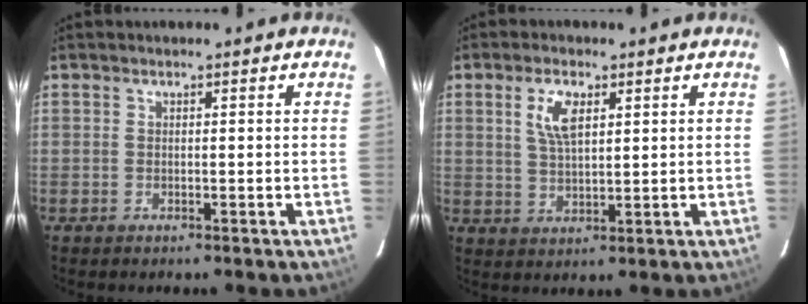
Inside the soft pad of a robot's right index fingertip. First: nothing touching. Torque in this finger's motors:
{"motor_torque": [0.26, -0.05, 0.29, 0.09]}